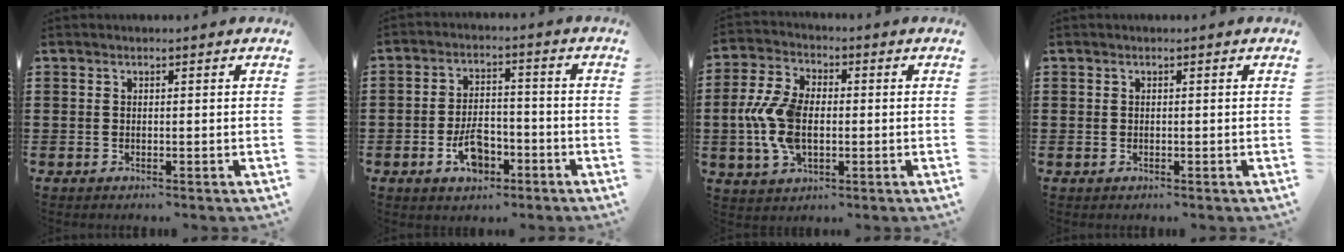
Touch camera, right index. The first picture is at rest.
{"total": 6.4, "force": [-2.9, 3.5, 4.5], "torque": [-0.079, 0.004, -0.056]}
{"total": 9.4, "force": [-1.0, 5.7, 7.4], "torque": [-0.181, 0.001, -0.024]}
{"total": 0.0}